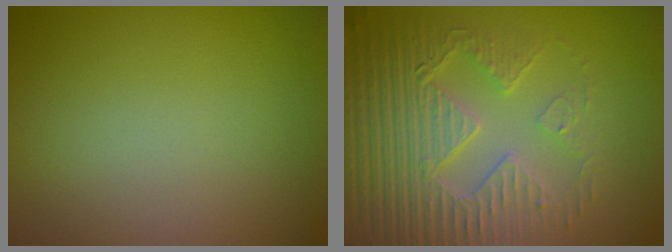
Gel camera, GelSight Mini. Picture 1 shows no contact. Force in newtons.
{"total": 6.6, "press": 5.5, "slide": 3.6}